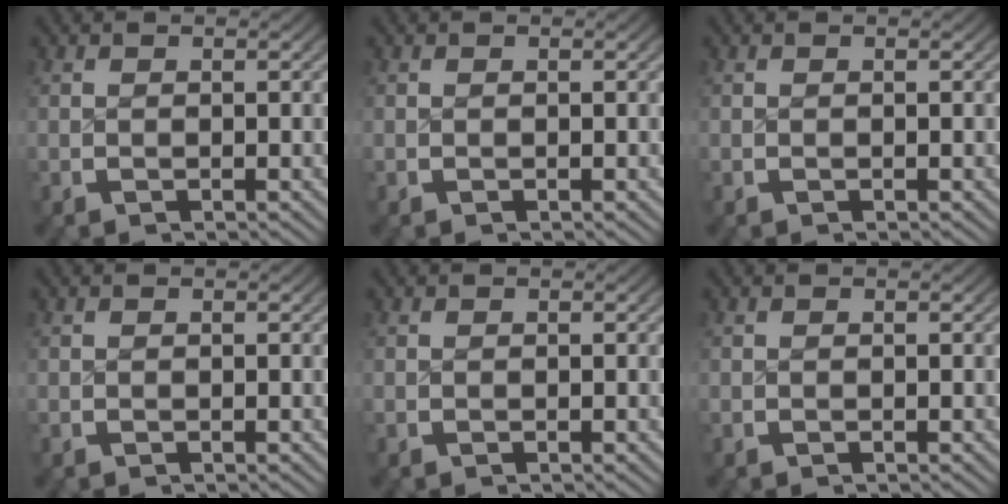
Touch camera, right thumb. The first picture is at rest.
{"total": 0.0}
{"total": 0.0}
{"total": 0.0}
{"total": 0.0}
{"total": 0.0}